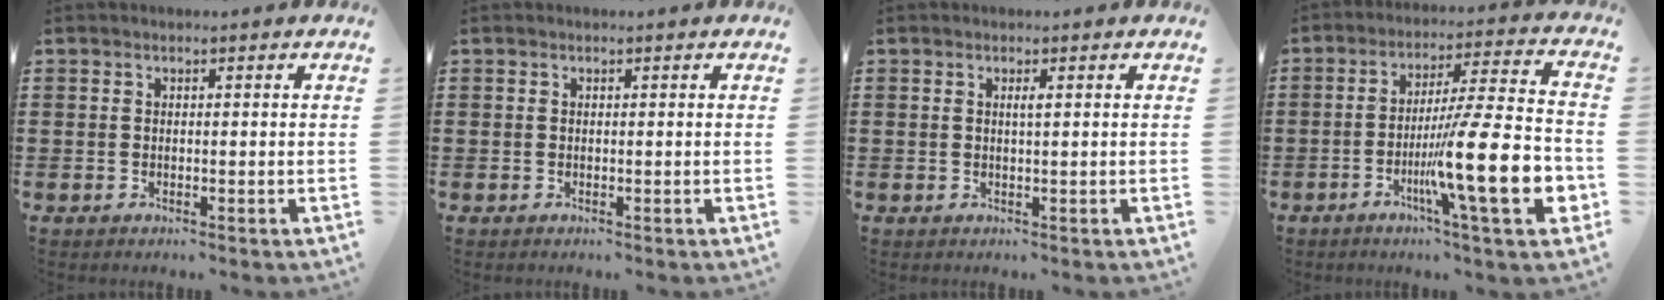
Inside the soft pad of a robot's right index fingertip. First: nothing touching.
{"total": 0.0}
{"total": 0.9, "force": [0.3, 0.0, 0.9], "torque": [-0.017, 0.000, 0.005]}
{"total": 18.3, "force": [-5.7, 2.7, 17.2], "torque": [-0.284, -0.007, -0.091]}